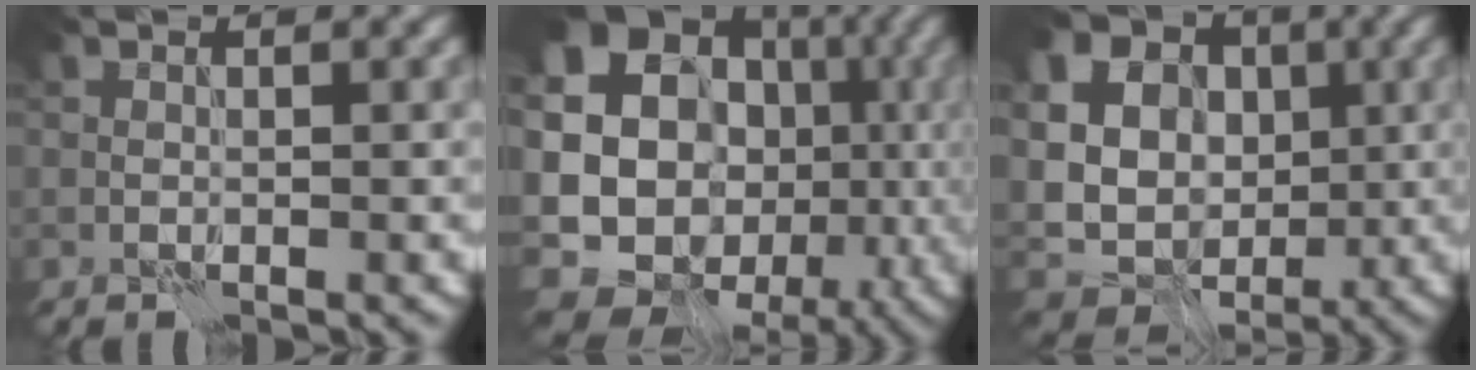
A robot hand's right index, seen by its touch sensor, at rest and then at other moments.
{"total": 20.6, "force": [-3.2, 18.1, 9.4], "torque": [-0.165, -0.004, -0.059]}
{"total": 20.2, "force": [3.9, 17.5, 9.5], "torque": [-0.197, 0.022, 0.033]}